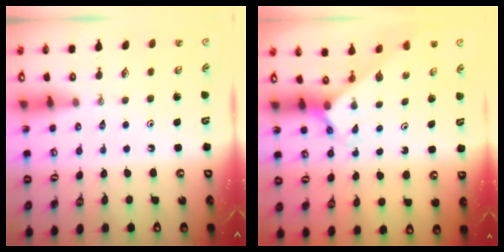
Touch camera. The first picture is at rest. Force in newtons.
{"total": 2.1, "press": 2.1, "slide": 0.1}